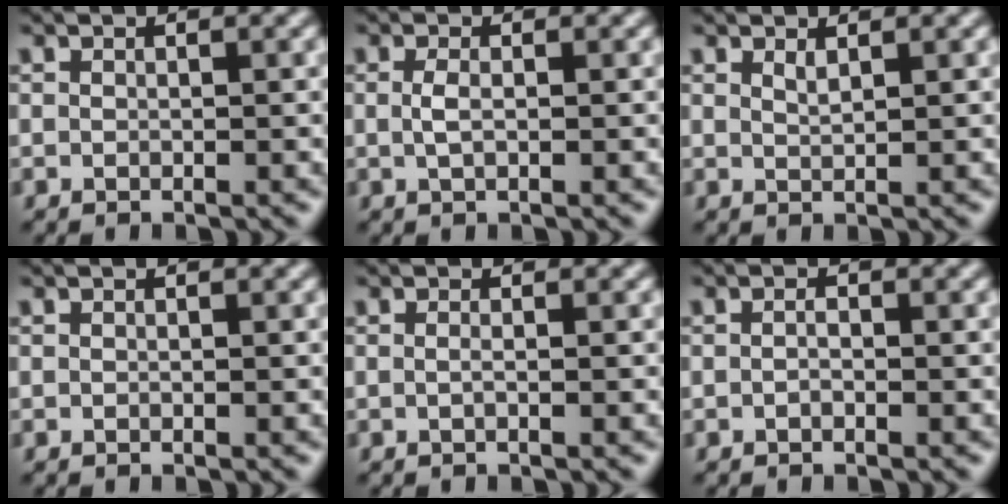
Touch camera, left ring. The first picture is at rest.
{"total": 1.2, "force": [0.1, 0.5, 1.1], "torque": [-0.026, 0.000, 0.000]}
{"total": 0.8, "force": [0.7, 0.1, 0.5], "torque": [-0.007, -0.001, 0.013]}
{"total": 0.0}
{"total": 0.5, "force": [-0.1, 0.1, 0.5], "torque": [-0.011, -0.002, -0.003]}
{"total": 0.6, "force": [-0.2, 0.3, 0.5], "torque": [-0.012, 0.000, -0.005]}